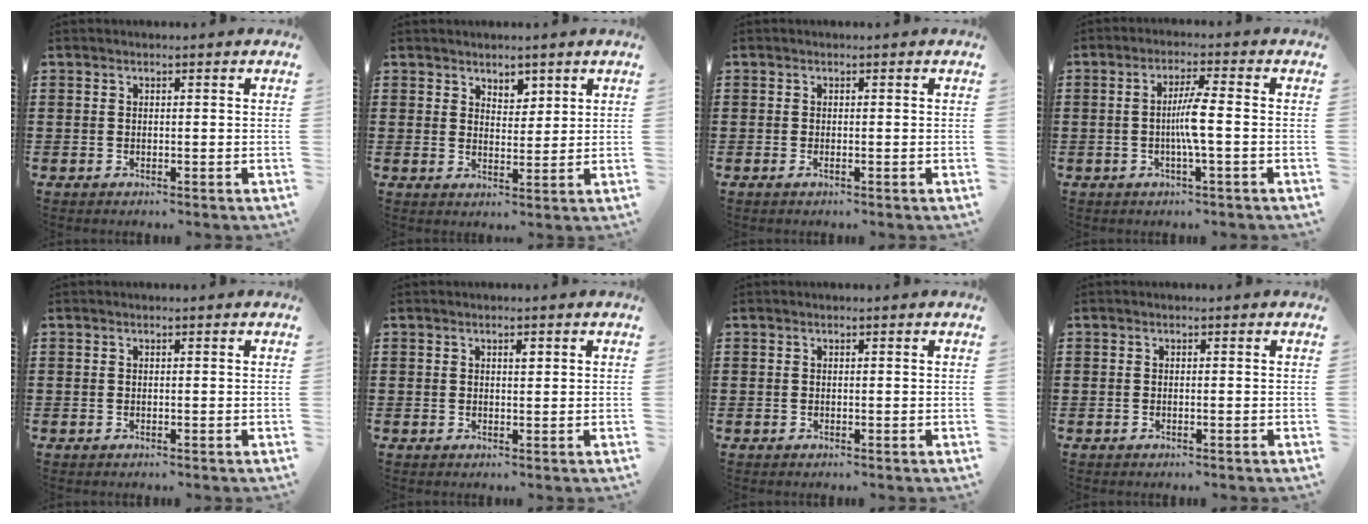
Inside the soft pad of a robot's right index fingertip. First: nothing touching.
{"total": 3.2, "force": [2.7, 1.6, 0.2], "torque": [-0.014, 0.005, 0.052]}
{"total": 0.5, "force": [-0.2, 0.0, 0.5], "torque": [-0.009, -0.004, -0.003]}
{"total": 4.7, "force": [-0.6, -0.1, 4.6], "torque": [-0.083, -0.005, -0.016]}
{"total": 0.0}
{"total": 1.1, "force": [0.5, 0.4, 0.9], "torque": [-0.009, 0.000, 0.006]}
{"total": 0.0}
{"total": 0.0}